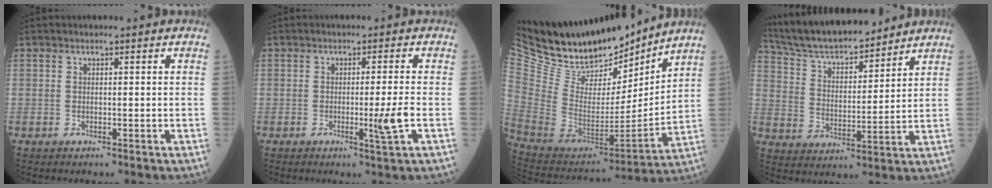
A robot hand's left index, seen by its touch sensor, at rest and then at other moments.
{"total": 3.7, "force": [-1.0, -0.8, 3.5], "torque": [-0.059, -0.010, -0.013]}
{"total": 19.4, "force": [17.8, 5.2, 5.9], "torque": [-0.126, -0.029, 0.311]}
{"total": 15.7, "force": [14.3, 2.7, 5.7], "torque": [-0.105, 0.018, 0.252]}